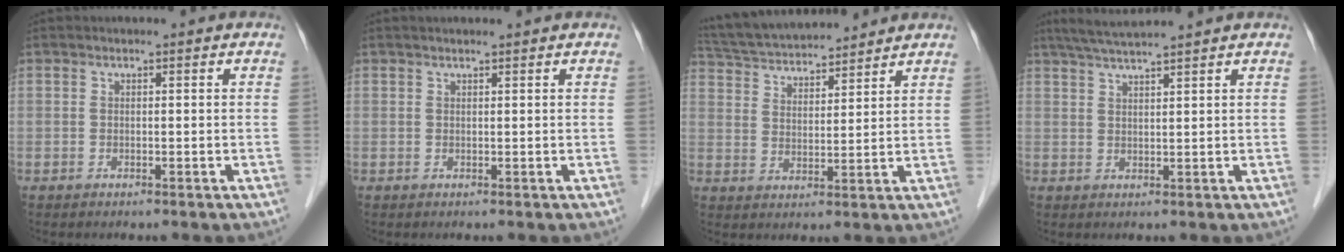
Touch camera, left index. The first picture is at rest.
{"total": 2.4, "force": [2.2, 0.0, 1.0], "torque": [-0.010, 0.021, 0.032]}
{"total": 15.3, "force": [14.1, 2.6, 5.1], "torque": [-0.100, 0.036, 0.240]}
{"total": 6.3, "force": [5.6, -0.8, 2.9], "torque": [-0.056, 0.025, 0.097]}